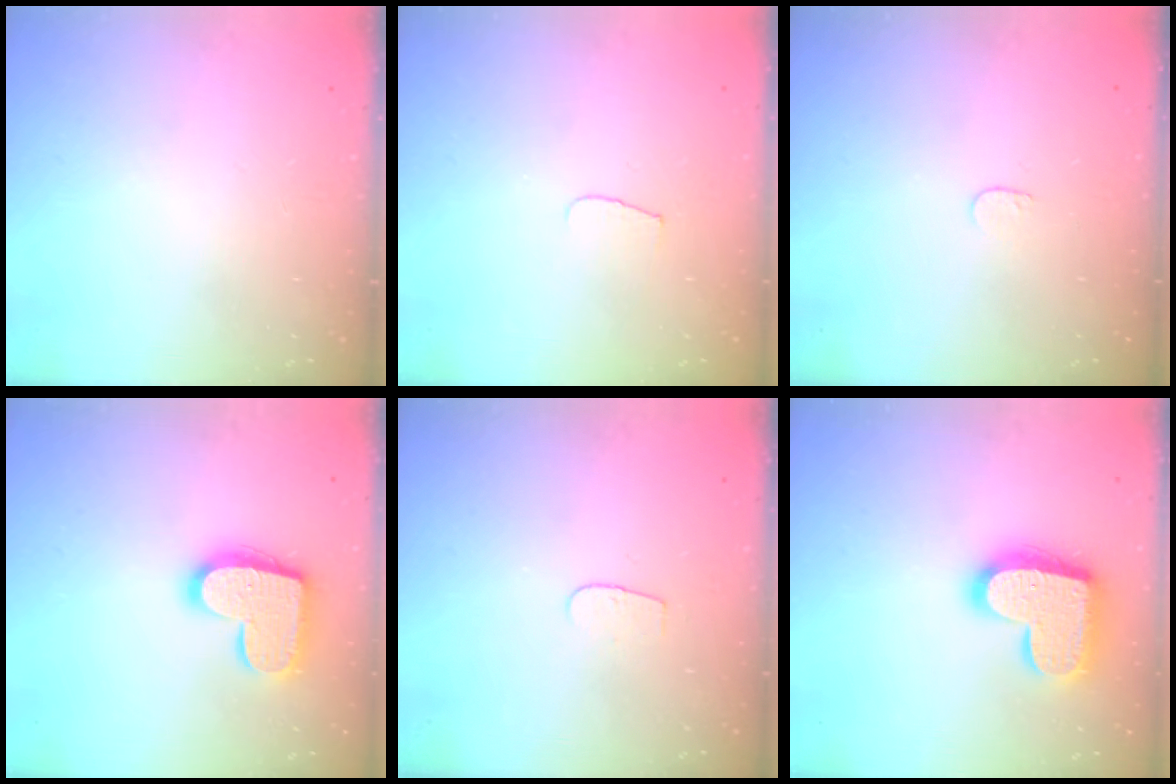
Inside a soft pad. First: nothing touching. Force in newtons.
{"total": 4.3, "press": 4.2, "slide": 0.4}
{"total": 3.3, "press": 3.3, "slide": 0.3}
{"total": 15.3, "press": 15.3, "slide": 1.1}
{"total": 3.7, "press": 3.7, "slide": 0.4}
{"total": 18.1, "press": 18.1, "slide": 1.1}